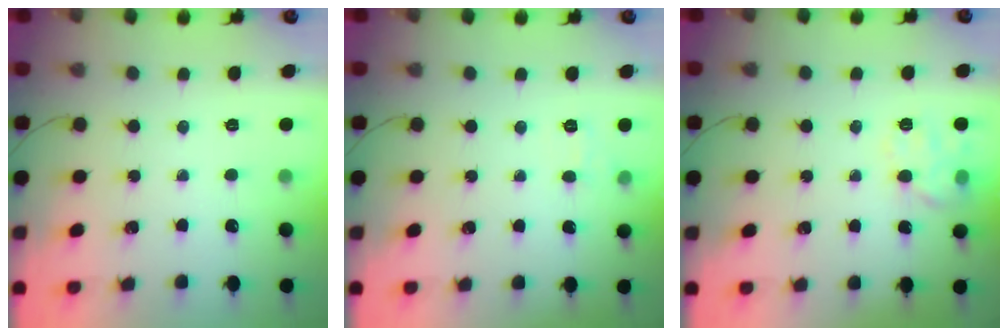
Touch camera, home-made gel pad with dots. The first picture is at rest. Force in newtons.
{"total": 5.3, "press": 5.1, "slide": 1.6}
{"total": 8.2, "press": 8.2, "slide": 0.4}